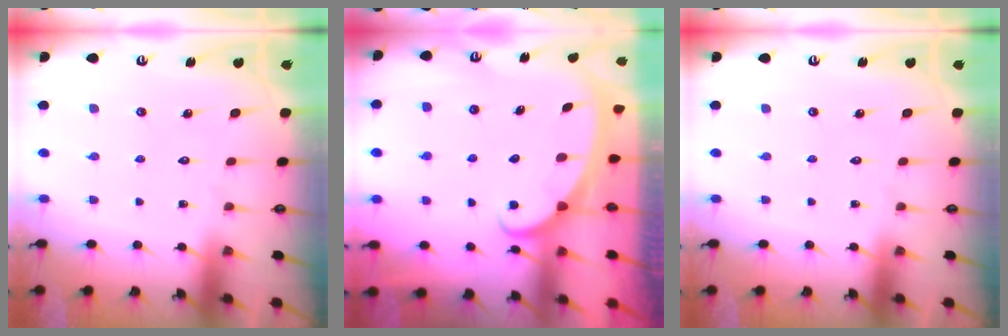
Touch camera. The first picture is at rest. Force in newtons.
{"total": 2.5, "press": 2.5, "slide": 0.3}
{"total": 0.0}